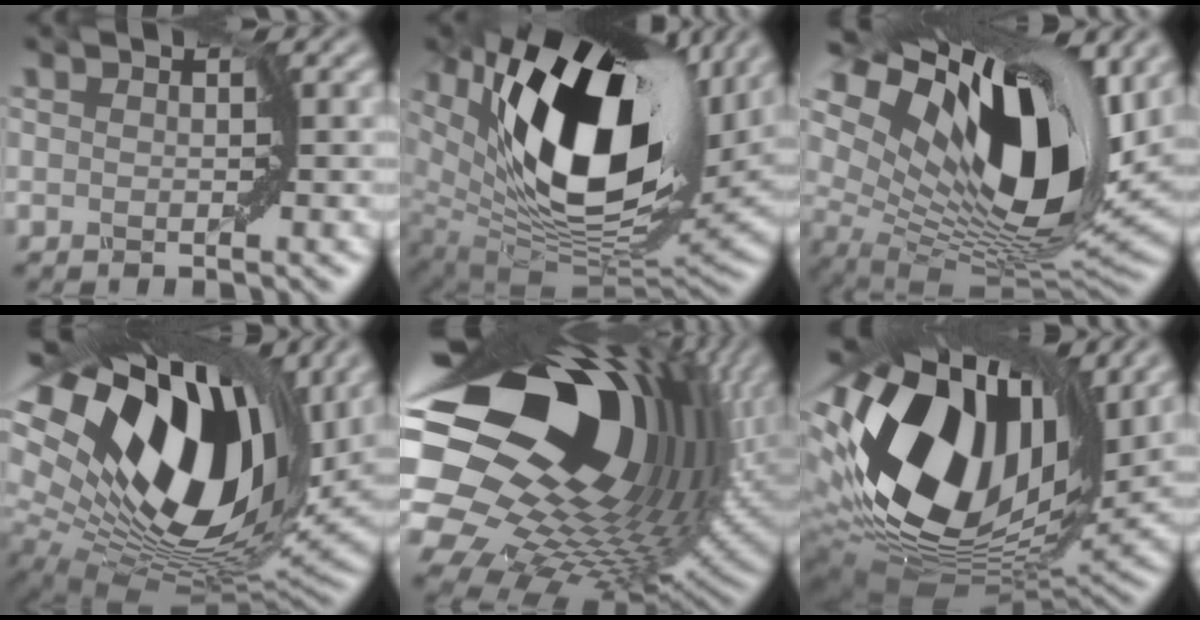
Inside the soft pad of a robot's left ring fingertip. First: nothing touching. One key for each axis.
{"total": 16.6, "fx": 6.8, "fy": 8.1, "fz": 12.8, "tx": -0.233, "ty": -0.003, "tz": 0.116}
{"total": 16.8, "fx": 7.1, "fy": 8.1, "fz": 12.9, "tx": -0.229, "ty": 0.006, "tz": 0.129}
{"total": 18.6, "fx": 6.9, "fy": 10.9, "fz": 13.3, "tx": -0.254, "ty": 0.007, "tz": 0.129}
{"total": 19.5, "fx": 6.3, "fy": 12.3, "fz": 13.8, "tx": -0.273, "ty": -0.013, "tz": 0.127}
{"total": 17.6, "fx": 4.5, "fy": 11.4, "fz": 12.7, "tx": -0.295, "ty": 0.000, "tz": 0.081}